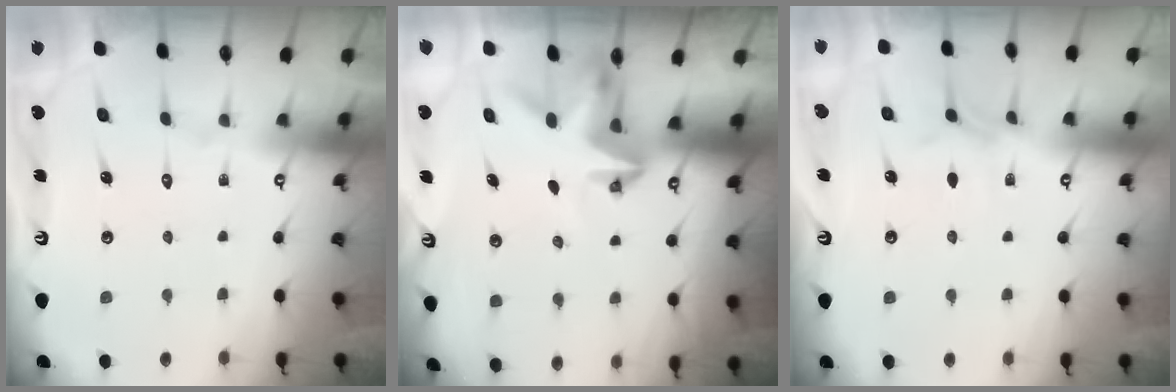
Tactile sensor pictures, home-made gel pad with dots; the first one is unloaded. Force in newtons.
{"total": 3.4, "press": 3.4, "slide": 0.2}
{"total": 3.8, "press": 3.7, "slide": 0.6}